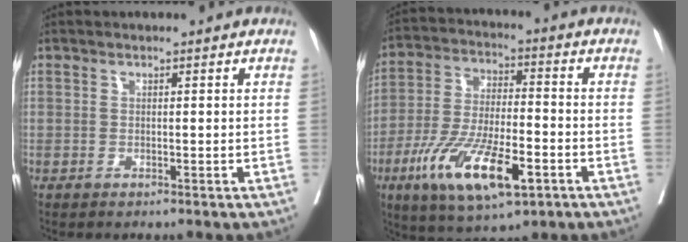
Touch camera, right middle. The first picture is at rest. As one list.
[{"total": 14.9, "force": [-6.6, 4.3, 12.6], "torque": [-0.247, -0.018, -0.109]}]